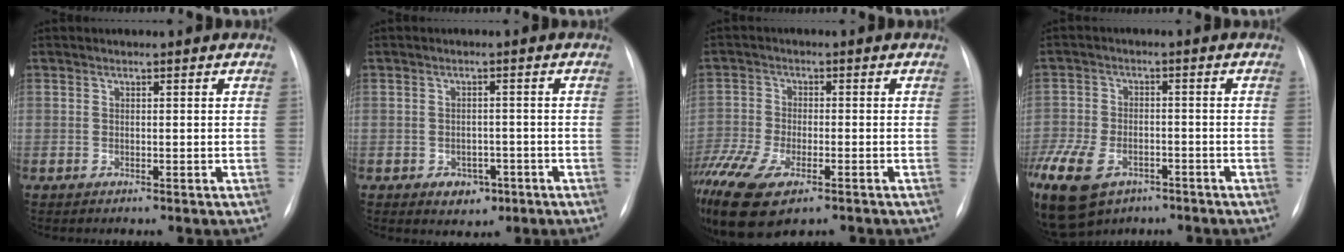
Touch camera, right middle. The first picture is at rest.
{"total": 3.6, "force": [-1.8, 2.6, 1.7], "torque": [-0.016, 0.007, -0.015]}
{"total": 16.9, "force": [-10.9, 6.5, 11.1], "torque": [-0.284, -0.032, -0.185]}
{"total": 25.5, "force": [-13.5, 16.7, 13.7], "torque": [-0.424, -0.033, -0.215]}